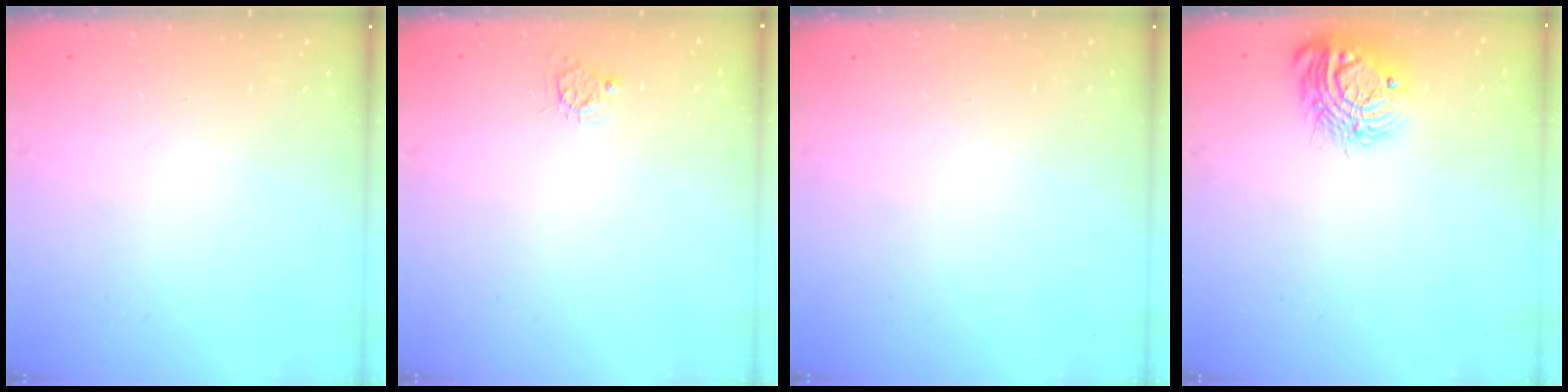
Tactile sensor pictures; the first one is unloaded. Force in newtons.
{"total": 3.8, "press": 3.8, "slide": 0.2}
{"total": 0.0}
{"total": 13.3, "press": 13.3, "slide": 0.9}